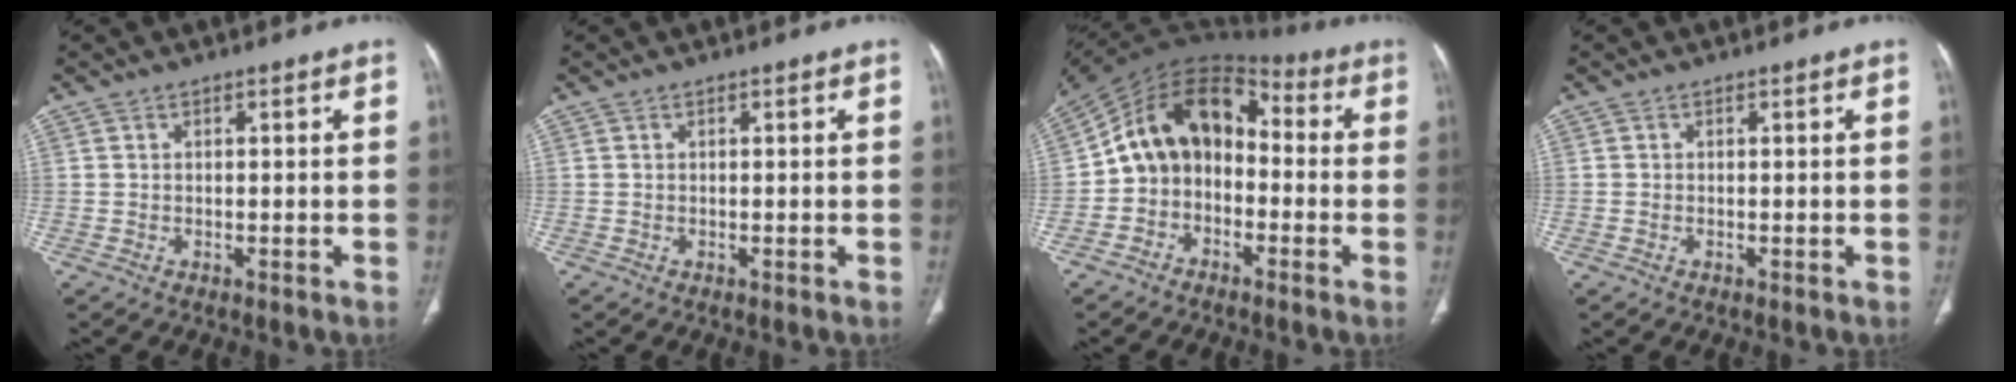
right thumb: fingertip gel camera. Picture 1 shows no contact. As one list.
[{"total": 0.0}, {"total": 13.7, "force": [-1.6, 10.5, 8.5], "torque": [-0.117, 0.064, -0.046]}, {"total": 0.0}]